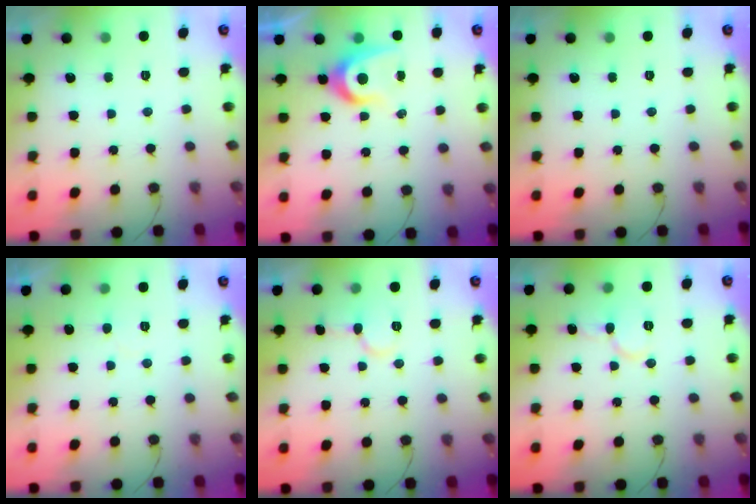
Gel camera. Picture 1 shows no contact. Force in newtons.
{"total": 8.4, "press": 8.4, "slide": 0.7}
{"total": 0.0}
{"total": 3.7, "press": 3.6, "slide": 0.3}
{"total": 7.2, "press": 7.2, "slide": 0.8}
{"total": 6.9, "press": 6.9, "slide": 0.9}